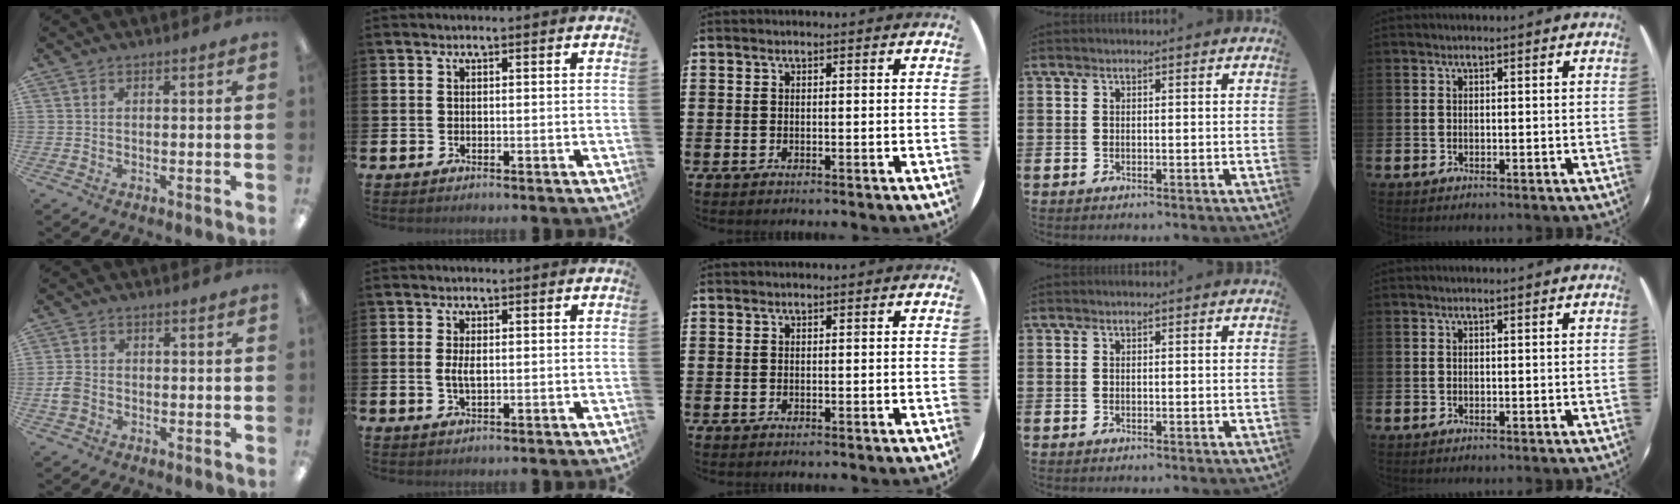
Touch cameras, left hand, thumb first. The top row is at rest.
{"thumb": {"total": 3.5, "force": [-1.1, 2.7, 2.0], "torque": [-0.031, 0.008, -0.018]}, "index": {"total": 2.3, "force": [0.1, 1.0, 2.1], "torque": [-0.028, -0.002, -0.002]}}